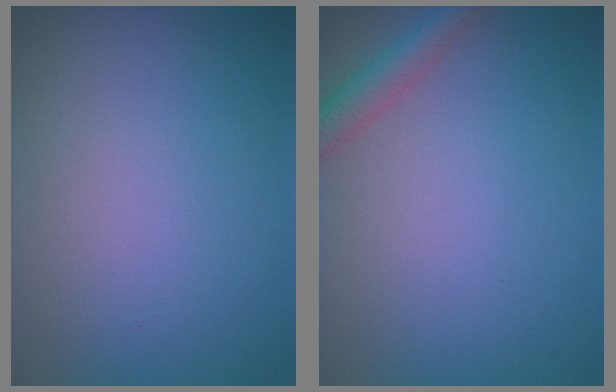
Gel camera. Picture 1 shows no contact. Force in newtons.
{"total": 2.3, "press": 2.3, "slide": 0.1}